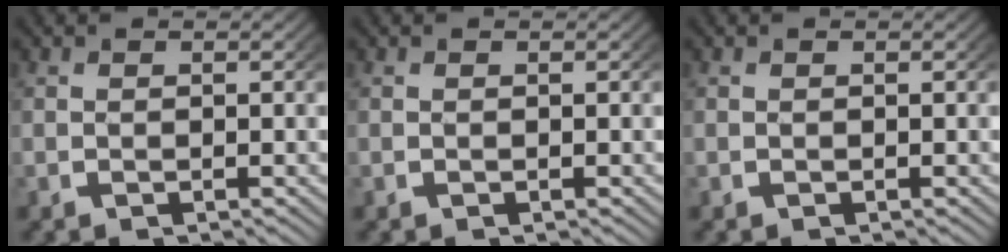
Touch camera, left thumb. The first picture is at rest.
{"total": 0.0}
{"total": 0.0}